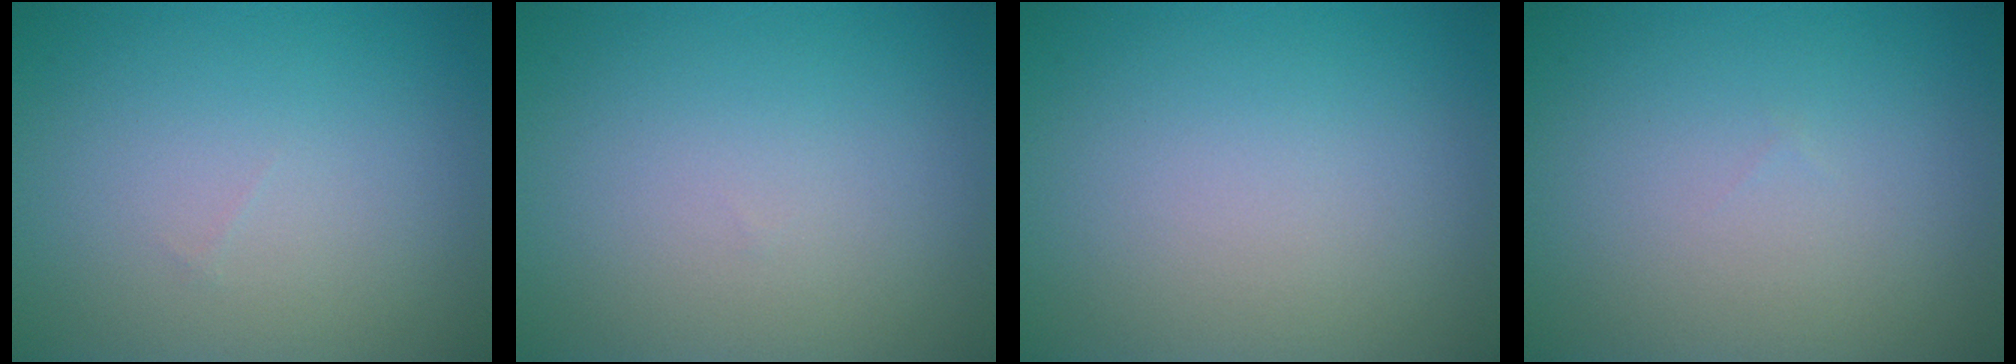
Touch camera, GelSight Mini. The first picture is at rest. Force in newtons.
{"total": 0.0}
{"total": 0.0}
{"total": 0.0}